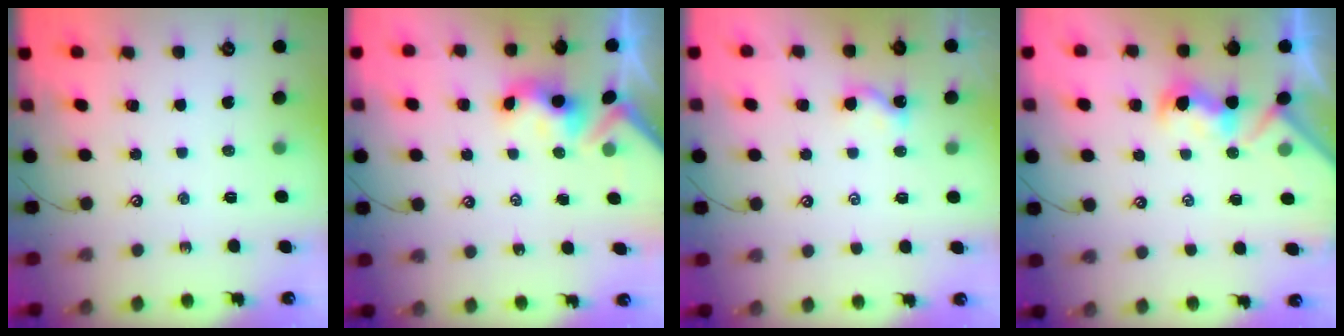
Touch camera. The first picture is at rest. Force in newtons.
{"total": 3.5, "press": 3.5, "slide": 0.4}
{"total": 1.1, "press": 1.0, "slide": 0.5}
{"total": 2.8, "press": 2.6, "slide": 0.9}